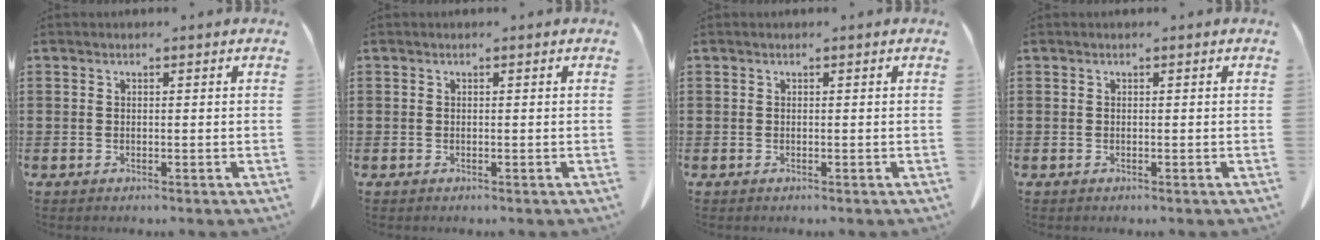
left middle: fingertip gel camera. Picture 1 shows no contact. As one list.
[{"total": 0.0}, {"total": 0.0}, {"total": 0.0}]